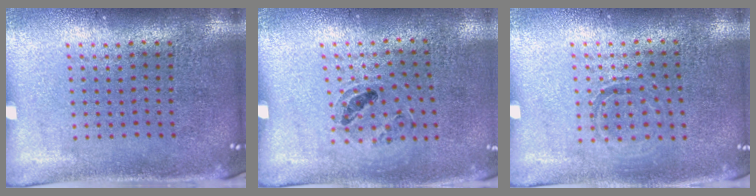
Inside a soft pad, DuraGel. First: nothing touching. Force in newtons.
{"total": 0.9, "press": 0.8, "slide": 0.3}
{"total": 0.9, "press": 0.9, "slide": 0.2}